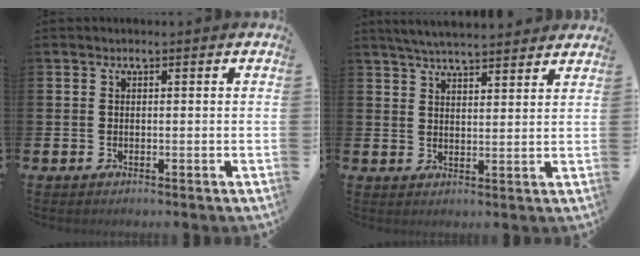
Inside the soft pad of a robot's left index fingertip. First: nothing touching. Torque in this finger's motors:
{"motor_torque": [0.47, -1.67, 0.46, 0.19]}